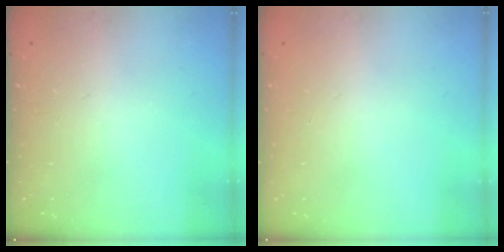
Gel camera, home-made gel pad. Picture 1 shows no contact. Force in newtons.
{"total": 0.0}